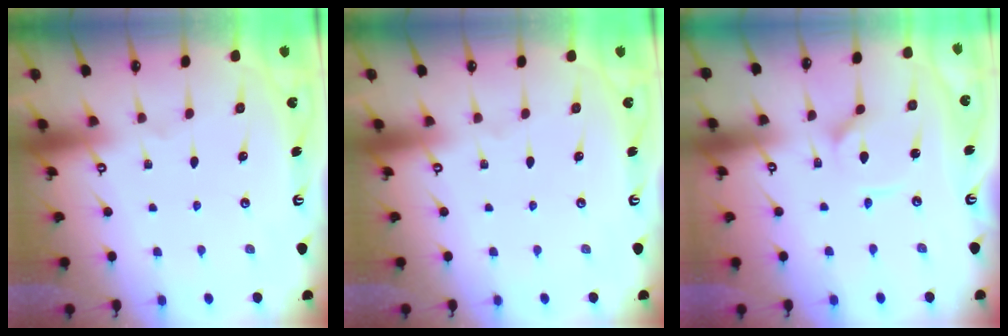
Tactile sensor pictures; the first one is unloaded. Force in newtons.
{"total": 0.0}
{"total": 2.5, "press": 2.5, "slide": 0.4}